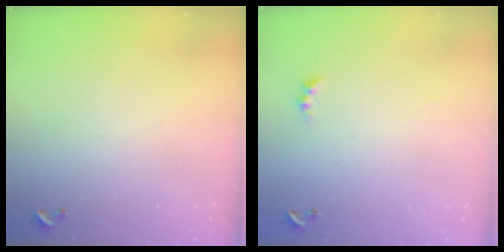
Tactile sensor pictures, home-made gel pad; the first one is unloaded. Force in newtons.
{"total": 0.9, "press": 0.7, "slide": 0.5}